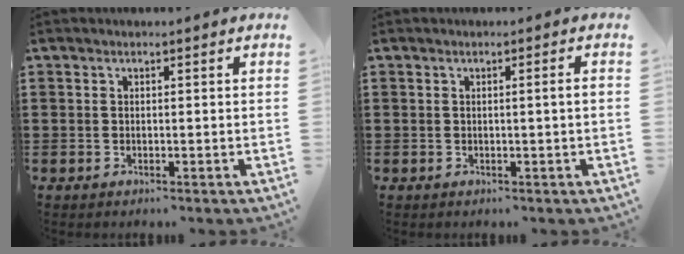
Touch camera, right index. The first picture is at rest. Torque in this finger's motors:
{"motor_torque": [0.31, -0.23, 0.01, 0.04]}